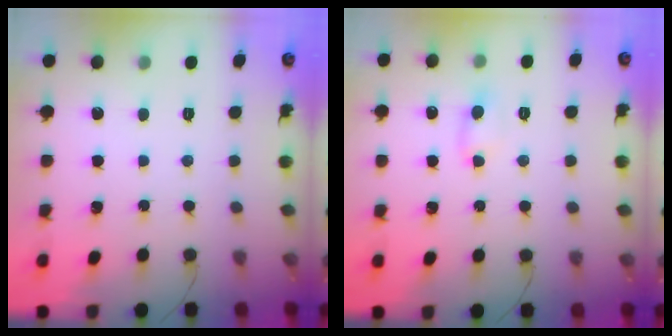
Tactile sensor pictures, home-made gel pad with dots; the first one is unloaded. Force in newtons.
{"total": 2.5, "press": 2.4, "slide": 0.8}